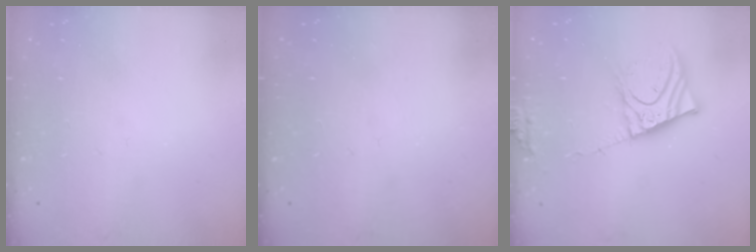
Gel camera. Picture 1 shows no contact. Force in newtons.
{"total": 2.2, "press": 2.2, "slide": 0.0}
{"total": 13.6, "press": 13.3, "slide": 2.7}